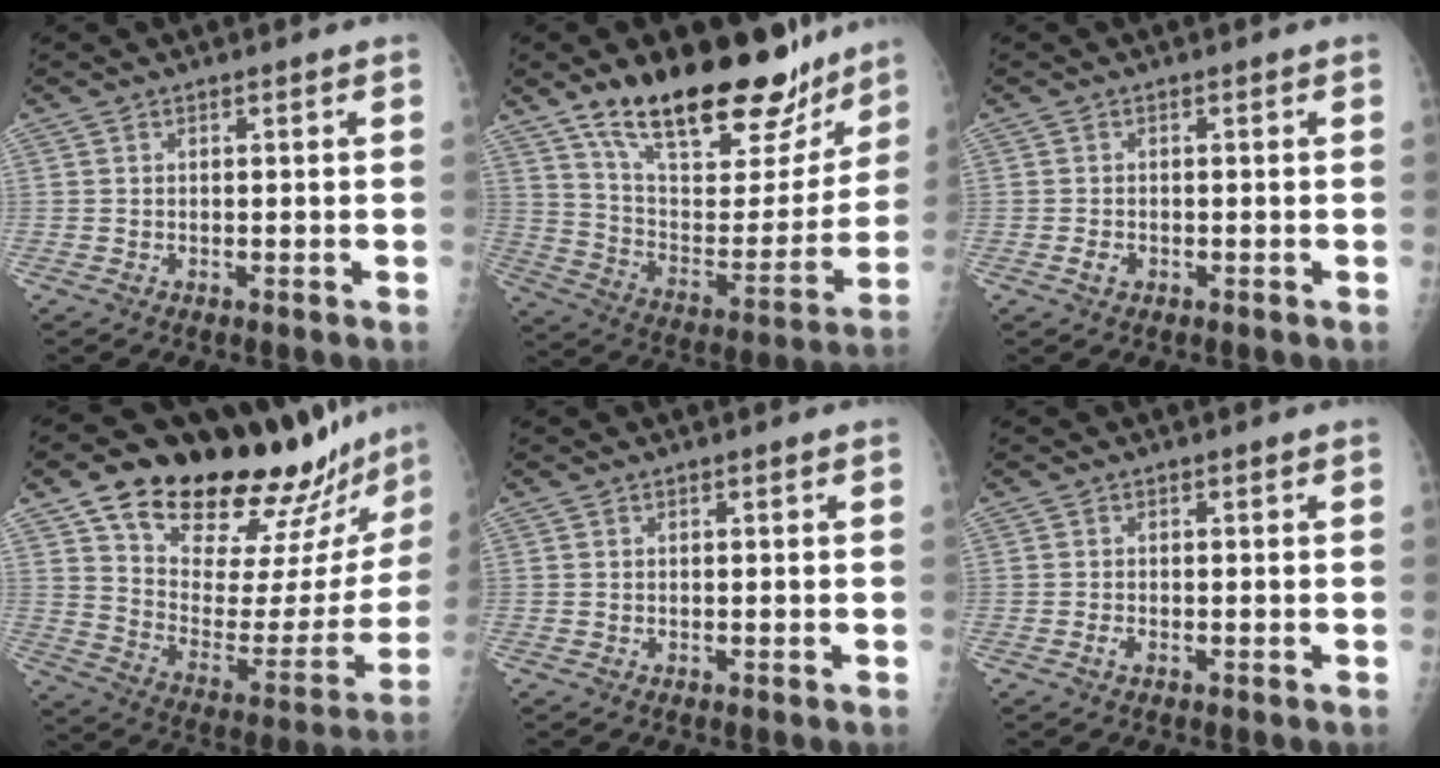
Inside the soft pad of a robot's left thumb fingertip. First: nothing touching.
{"total": 28.3, "force": [20.4, 11.0, 16.3], "torque": [-0.211, -0.076, 0.324]}
{"total": 1.3, "force": [-0.4, 1.0, 0.8], "torque": [-0.012, 0.001, -0.006]}
{"total": 30.0, "force": [23.1, 9.0, 16.9], "torque": [-0.227, -0.108, 0.340]}
{"total": 0.0}
{"total": 0.9, "force": [-0.3, 0.5, 0.6], "torque": [-0.012, -0.001, -0.007]}